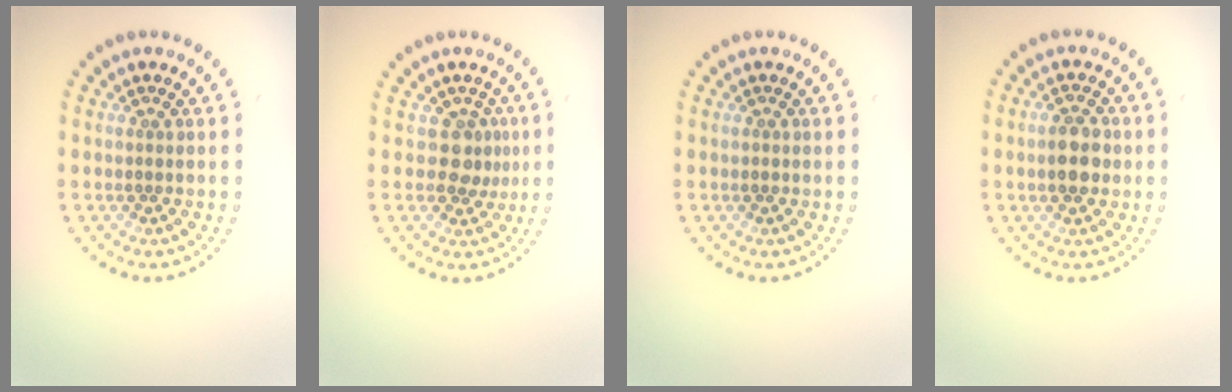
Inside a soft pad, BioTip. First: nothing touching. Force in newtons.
{"total": 2.3, "press": 1.9, "slide": 1.4}
{"total": 0.6, "press": 0.6, "slide": 0.1}
{"total": 3.1, "press": 3.1, "slide": 0.1}